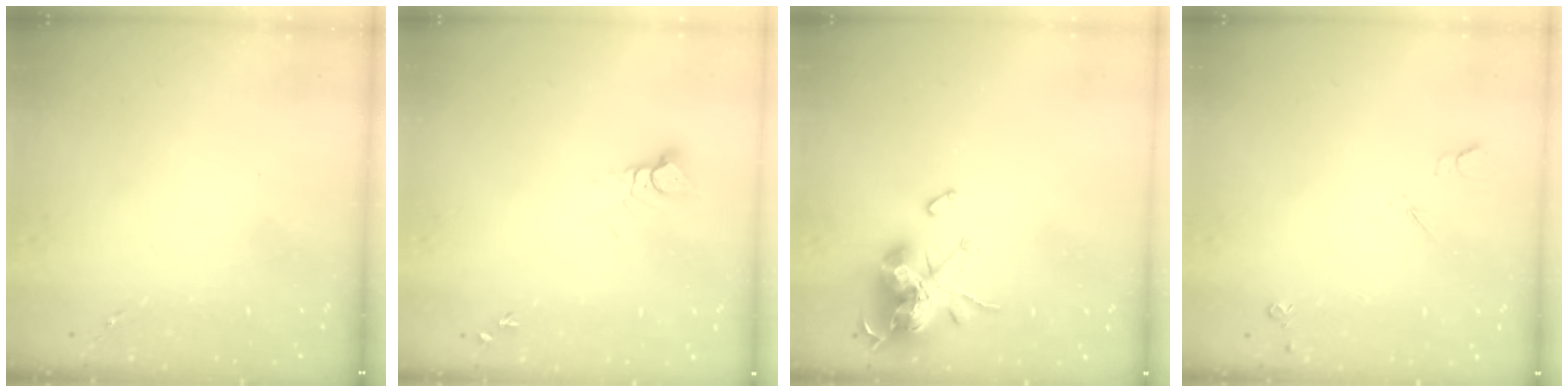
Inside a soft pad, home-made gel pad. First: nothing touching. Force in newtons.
{"total": 4.0, "press": 3.9, "slide": 0.4}
{"total": 16.4, "press": 16.4, "slide": 0.1}
{"total": 4.1, "press": 4.0, "slide": 0.7}